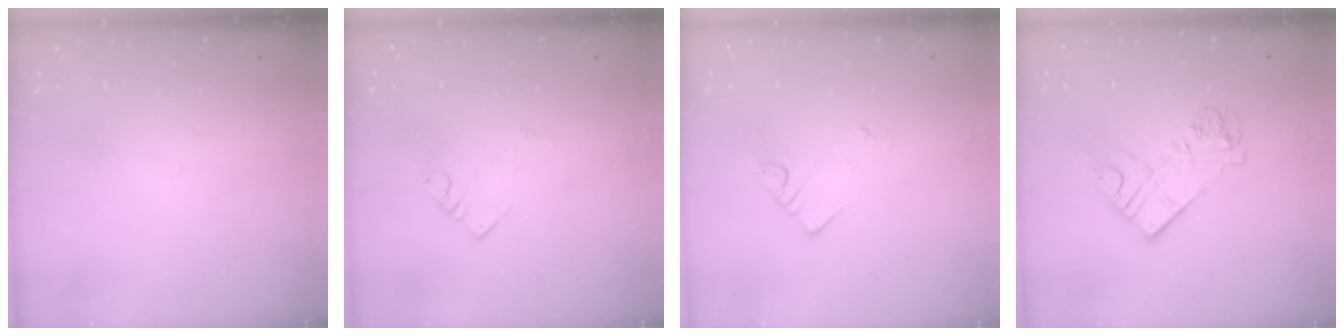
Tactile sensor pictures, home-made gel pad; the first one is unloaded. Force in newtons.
{"total": 2.8, "press": 2.8, "slide": 0.3}
{"total": 2.6, "press": 2.6, "slide": 0.2}
{"total": 10.6, "press": 10.6, "slide": 1.1}